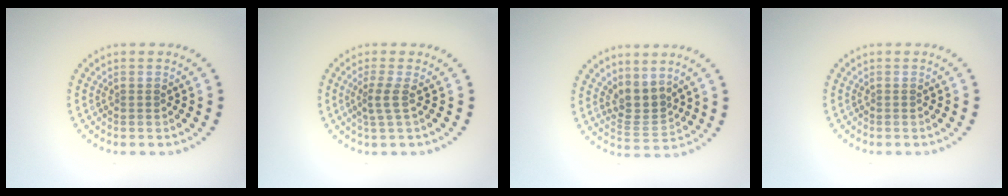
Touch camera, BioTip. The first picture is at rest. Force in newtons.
{"total": 2.1, "press": 1.4, "slide": 1.5}
{"total": 2.8, "press": 2.1, "slide": 1.9}
{"total": 0.0}